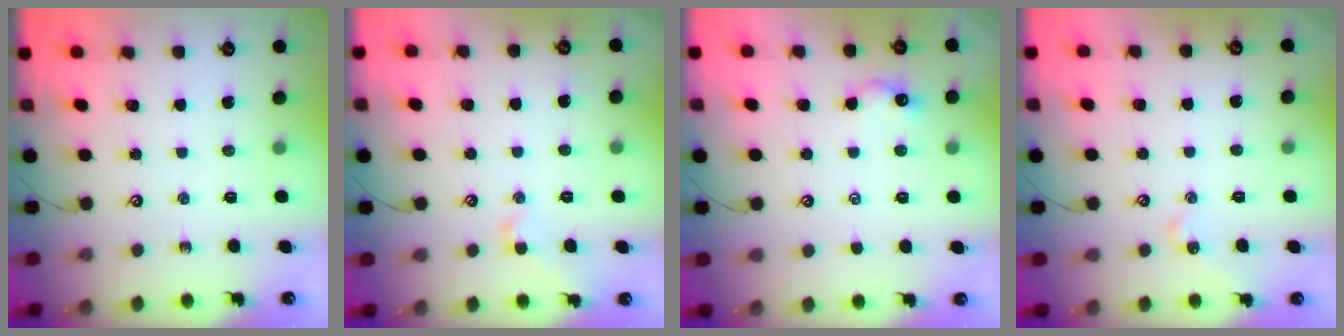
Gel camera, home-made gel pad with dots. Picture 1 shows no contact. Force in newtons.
{"total": 2.7, "press": 2.6, "slide": 0.7}
{"total": 1.6, "press": 1.5, "slide": 0.6}
{"total": 0.5, "press": 0.4, "slide": 0.4}